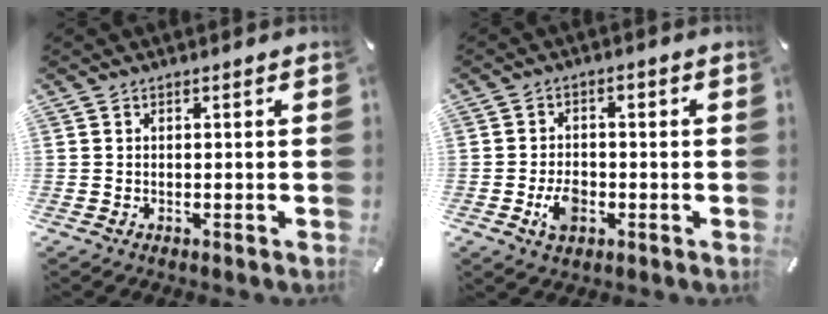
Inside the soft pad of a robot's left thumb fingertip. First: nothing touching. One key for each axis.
{"total": 6.2, "fx": -2.1, "fy": 4.2, "fz": 4.0, "tx": -0.076, "ty": 0.005, "tz": -0.041}